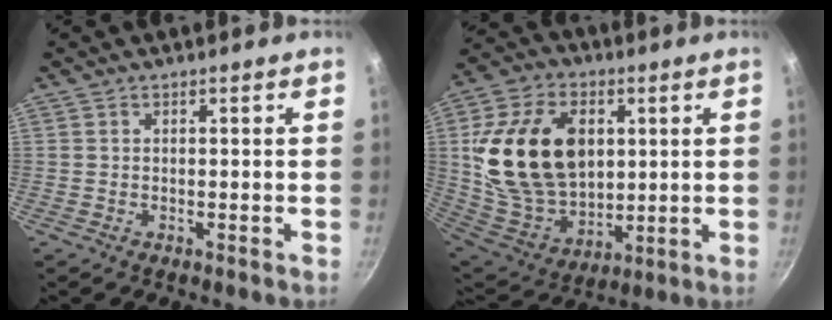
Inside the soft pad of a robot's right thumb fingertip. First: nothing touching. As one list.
[{"total": 23.7, "force": [4.4, 16.3, 16.7], "torque": [-0.287, -0.012, 0.091]}]